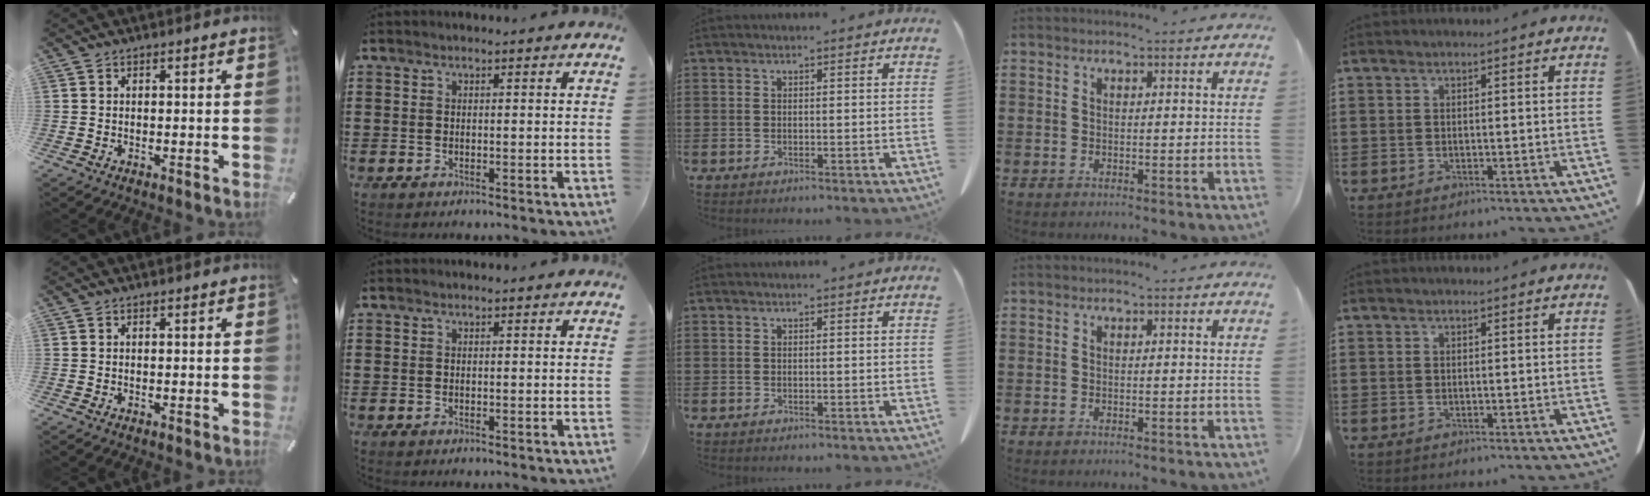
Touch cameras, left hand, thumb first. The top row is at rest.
{}